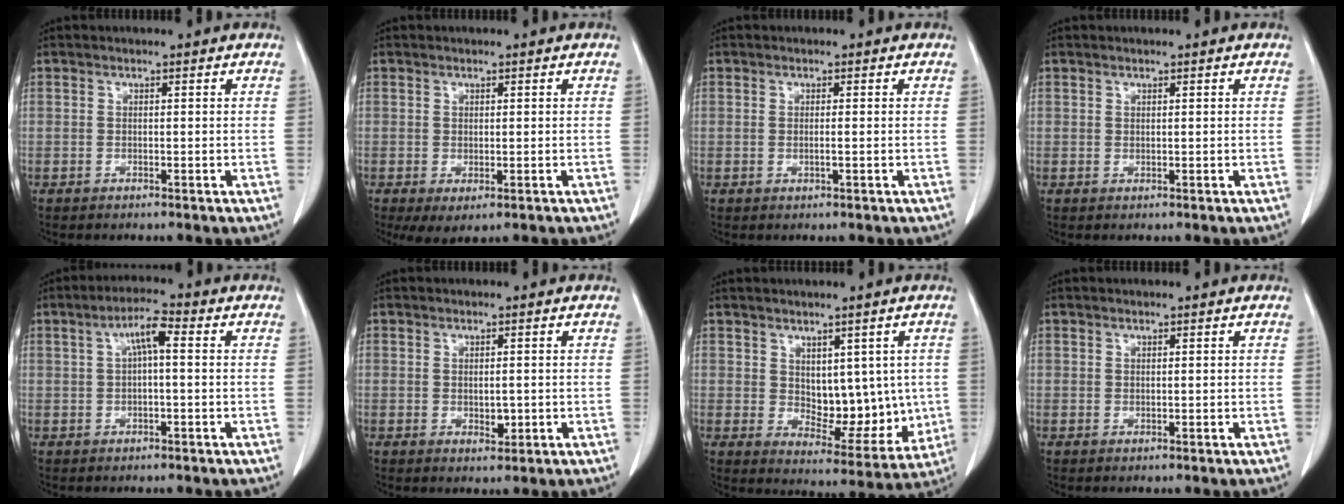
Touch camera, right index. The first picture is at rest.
{"total": 4.2, "force": [-1.7, 1.9, 3.4], "torque": [-0.056, -0.013, -0.020]}
{"total": 1.2, "force": [-0.2, 0.0, 1.2], "torque": [-0.024, -0.002, -0.003]}
{"total": 0.0}
{"total": 5.1, "force": [1.1, 1.1, 4.8], "torque": [-0.090, 0.016, 0.016]}
{"total": 2.4, "force": [-0.3, 1.2, 2.1], "torque": [-0.036, -0.005, 0.002]}
{"total": 10.4, "force": [1.1, 6.2, 8.3], "torque": [-0.102, -0.003, 0.038]}
{"total": 0.0}